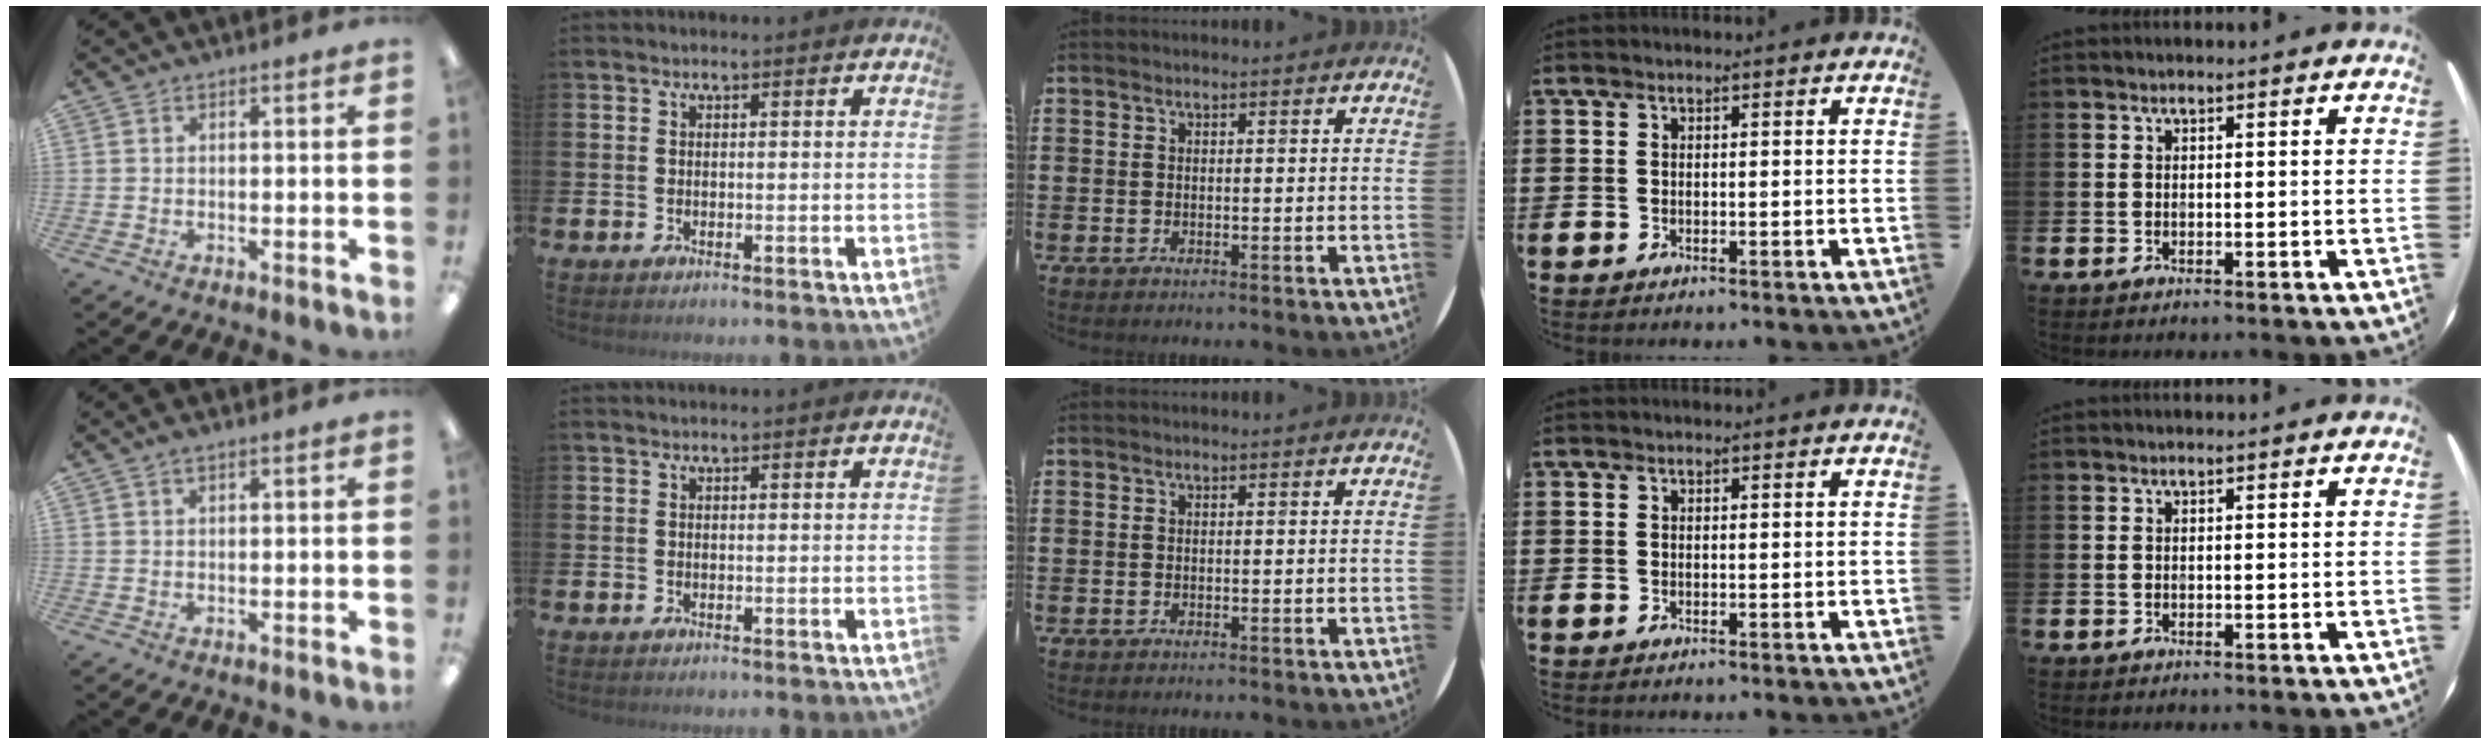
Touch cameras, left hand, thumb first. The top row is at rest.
{"thumb": {"total": 1.4, "force": [0.9, 0.4, 1.0], "torque": [-0.020, 0.002, 0.016]}}